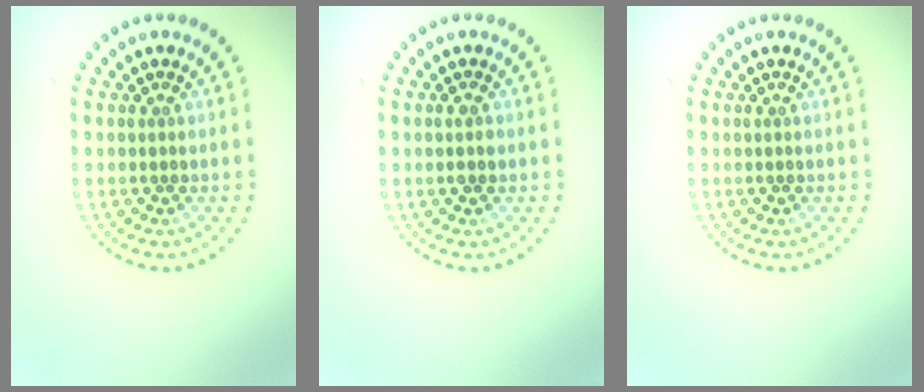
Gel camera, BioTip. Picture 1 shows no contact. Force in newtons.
{"total": 1.2, "press": 1.2, "slide": 0.1}
{"total": 0.0}